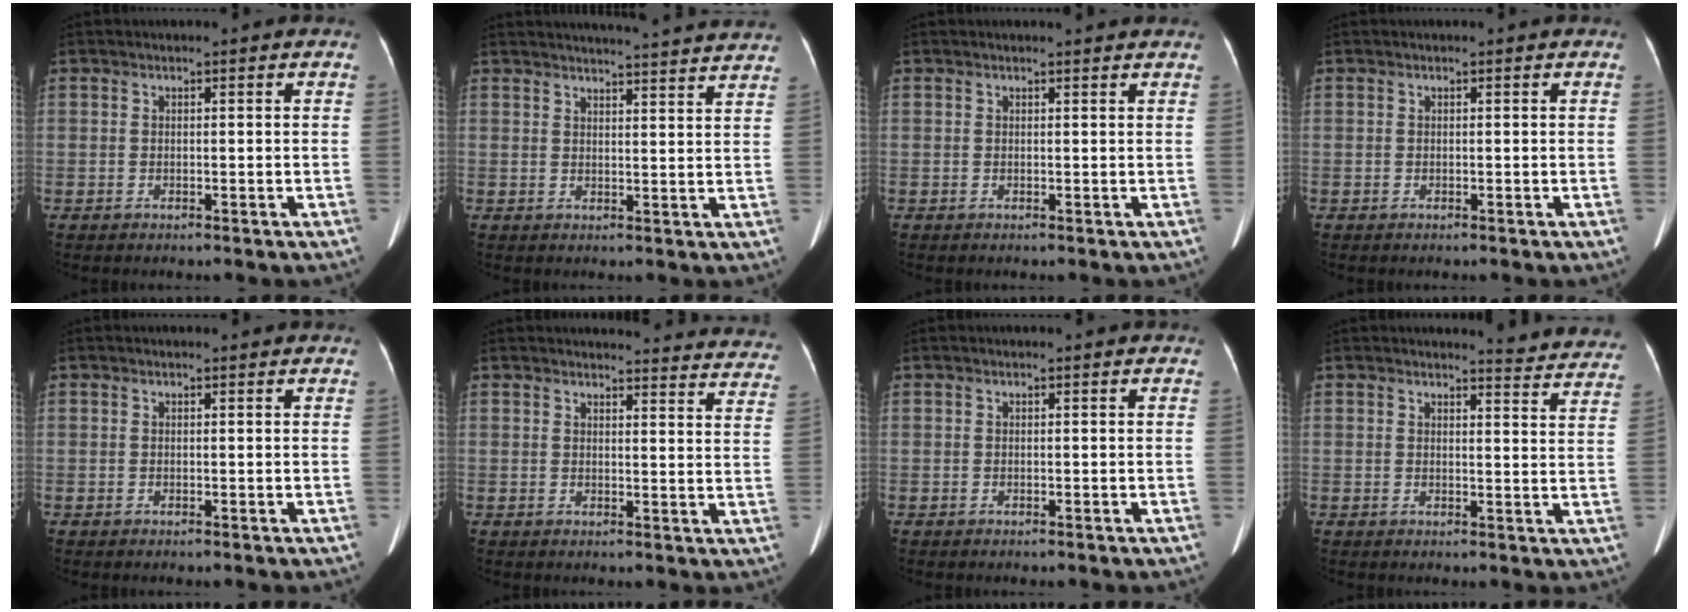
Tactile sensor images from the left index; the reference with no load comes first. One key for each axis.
{"total": 18.2, "fx": 17.4, "fy": 0.5, "fz": 5.3, "tx": -0.069, "ty": -0.019, "tz": 0.205}
{"total": 2.0, "fx": 1.9, "fy": 0.0, "fz": 0.5, "tx": -0.011, "ty": 0.004, "tz": 0.021}
{"total": 0.0}
{"total": 0.5, "fx": 0.5, "fy": 0.0, "fz": 0.1, "tx": -0.004, "ty": 0.000, "tz": 0.005}
{"total": 19.9, "fx": 19.5, "fy": 2.8, "fz": 2.9, "tx": -0.001, "ty": -0.089, "tz": 0.189}
{"total": 0.0}
{"total": 9.1, "fx": 9.0, "fy": 0.7, "fz": 1.0, "tx": 0.004, "ty": -0.045, "tz": 0.076}